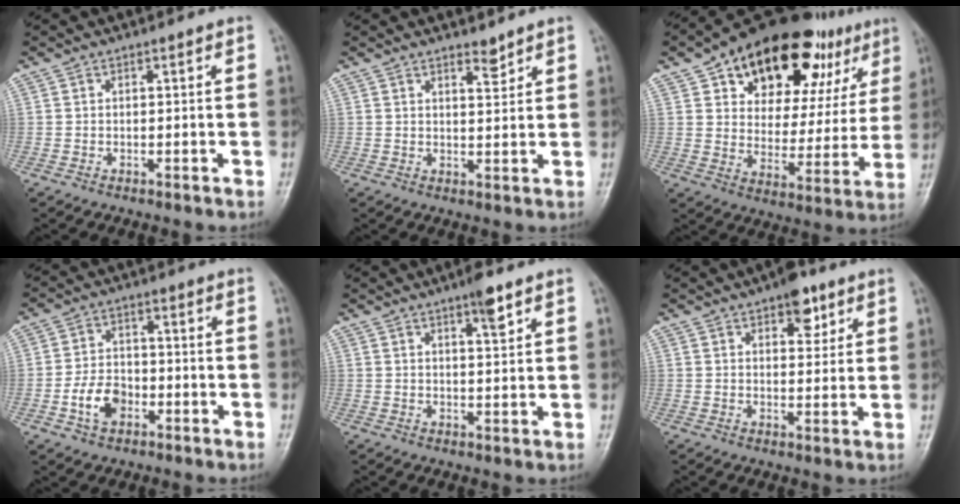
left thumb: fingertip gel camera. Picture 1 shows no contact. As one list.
[{"total": 2.6, "force": [2.2, 0.8, 1.2], "torque": [-0.010, -0.018, 0.036]}, {"total": 26.6, "force": [14.8, 13.4, 17.5], "torque": [-0.206, -0.018, 0.223]}, {"total": 6.8, "force": [-2.6, 4.7, 4.1], "torque": [-0.061, 0.019, -0.051]}, {"total": 4.1, "force": [2.6, 0.7, 3.1], "torque": [-0.046, -0.014, 0.041]}, {"total": 6.2, "force": [3.6, 3.1, 4.0], "torque": [-0.026, -0.015, 0.046]}]